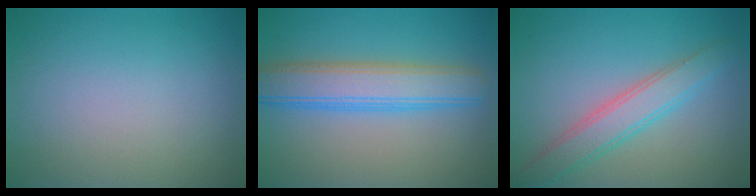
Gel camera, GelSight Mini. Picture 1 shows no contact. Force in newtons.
{"total": 5.8, "press": 5.8, "slide": 0.1}
{"total": 3.8, "press": 3.8, "slide": 0.1}